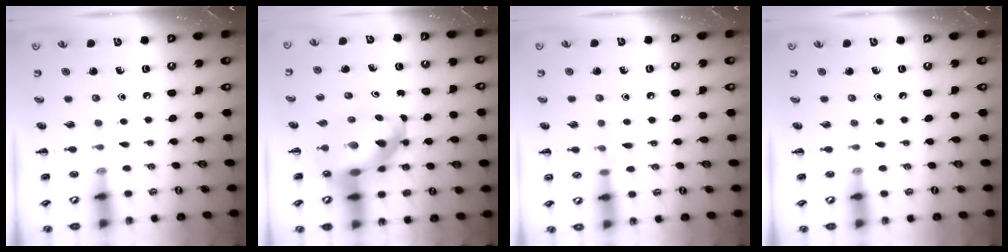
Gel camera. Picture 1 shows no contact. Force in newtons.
{"total": 13.2, "press": 12.8, "slide": 3.5}
{"total": 6.1, "press": 5.9, "slide": 1.3}
{"total": 0.0}